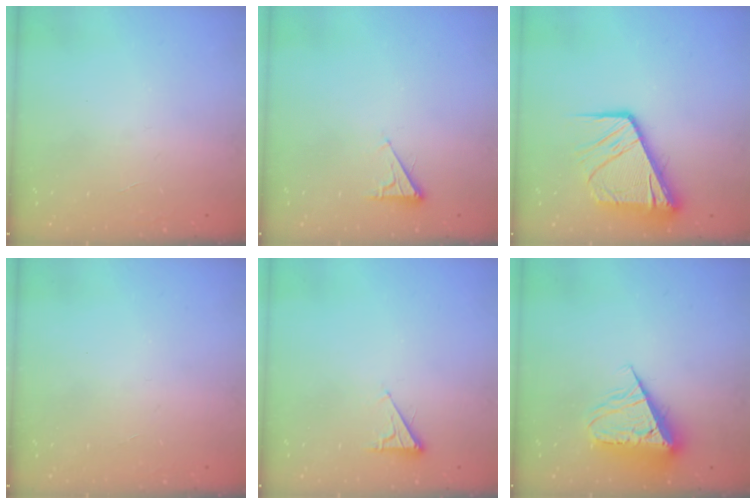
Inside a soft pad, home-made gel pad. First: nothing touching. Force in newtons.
{"total": 2.5, "press": 2.5, "slide": 0.4}
{"total": 16.4, "press": 16.3, "slide": 1.6}
{"total": 0.0}
{"total": 2.5, "press": 2.5, "slide": 0.4}
{"total": 8.8, "press": 8.7, "slide": 0.9}